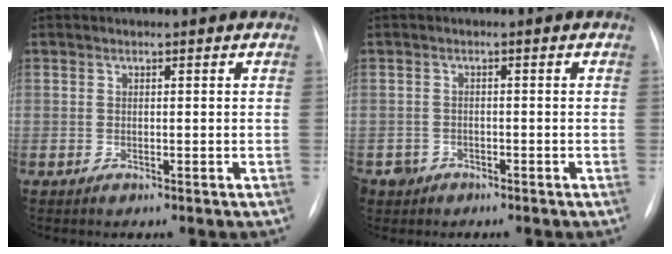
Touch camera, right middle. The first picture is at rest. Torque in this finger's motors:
{"motor_torque": [0.11, -0.11, 0.09, 0.04]}